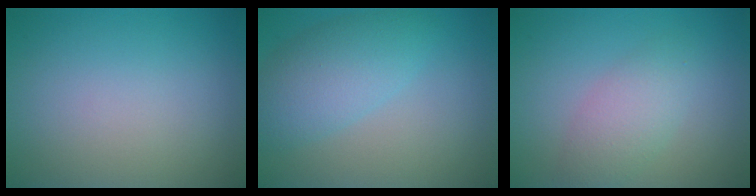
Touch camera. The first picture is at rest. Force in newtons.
{"total": 4.8, "press": 4.8, "slide": 0.3}
{"total": 3.0, "press": 3.0, "slide": 0.1}